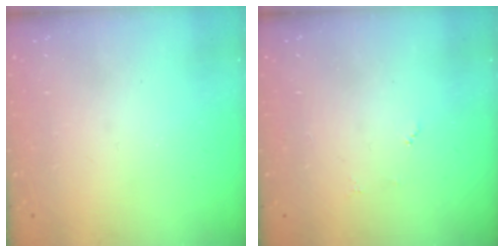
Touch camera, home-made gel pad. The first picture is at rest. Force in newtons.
{"total": 3.4, "press": 3.4, "slide": 0.4}